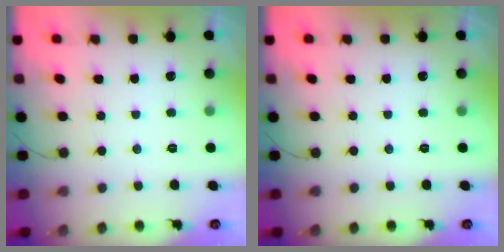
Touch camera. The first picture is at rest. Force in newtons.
{"total": 0.0}